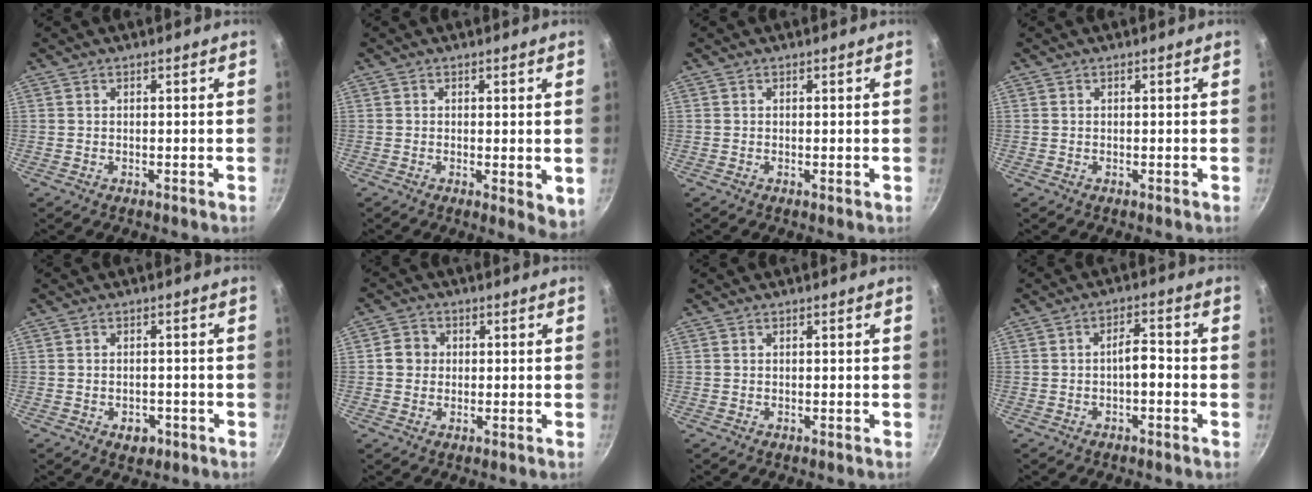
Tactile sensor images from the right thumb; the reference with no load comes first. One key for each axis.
{"total": 4.1, "fx": -0.1, "fy": 1.6, "fz": 3.7, "tx": -0.047, "ty": -0.013, "tz": 0.000}
{"total": 0.0}
{"total": 0.0}
{"total": 3.4, "fx": -1.6, "fy": 2.3, "fz": 1.9, "tx": -0.019, "ty": 0.012, "tz": -0.014}
{"total": 3.6, "fx": 0.1, "fy": 3.4, "fz": 1.2, "tx": 0.001, "ty": 0.008, "tz": -0.006}
{"total": 0.0}
{"total": 3.8, "fx": -1.2, "fy": 1.5, "fz": 3.3, "tx": -0.049, "ty": 0.023, "tz": -0.021}